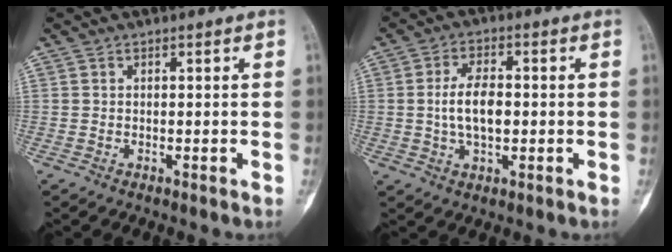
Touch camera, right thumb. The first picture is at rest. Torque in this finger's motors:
{"motor_torque": [1.30, 1.13, 0.55, -0.46, 0.27]}